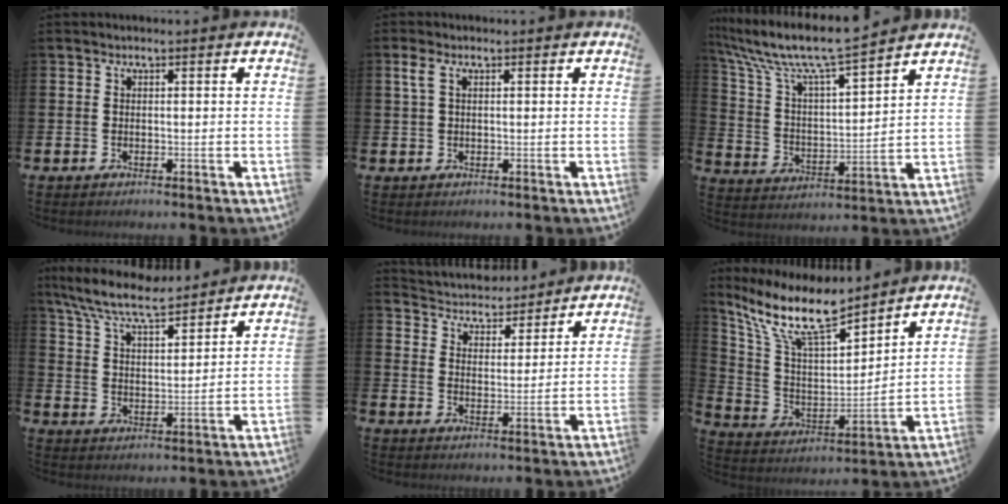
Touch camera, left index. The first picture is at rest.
{"total": 2.2, "force": [0.8, 1.0, 1.8], "torque": [-0.046, 0.010, 0.015]}
{"total": 10.3, "force": [9.4, 0.9, 4.2], "torque": [-0.121, -0.058, 0.158]}
{"total": 8.1, "force": [7.4, 1.0, 3.1], "torque": [-0.087, -0.034, 0.132]}
{"total": 4.5, "force": [4.3, 1.4, -0.3], "torque": [-0.021, -0.033, 0.073]}
{"total": 11.9, "force": [10.0, 2.8, 5.9], "torque": [-0.157, -0.055, 0.175]}